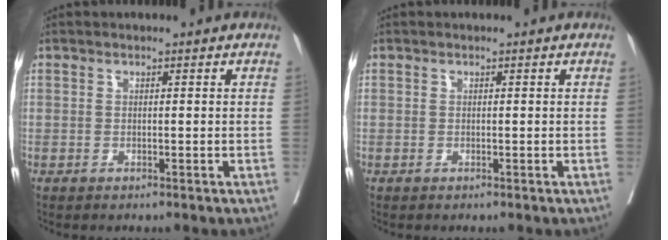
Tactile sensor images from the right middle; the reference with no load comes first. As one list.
[{"total": 0.0}]